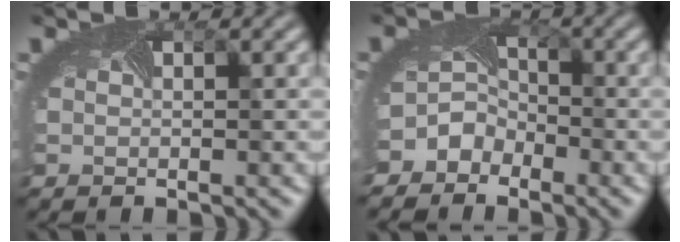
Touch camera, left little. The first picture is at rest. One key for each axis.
{"total": 3.6, "fx": -2.6, "fy": 2.5, "fz": 0.6, "tx": 0.012, "ty": 0.004, "tz": -0.049}